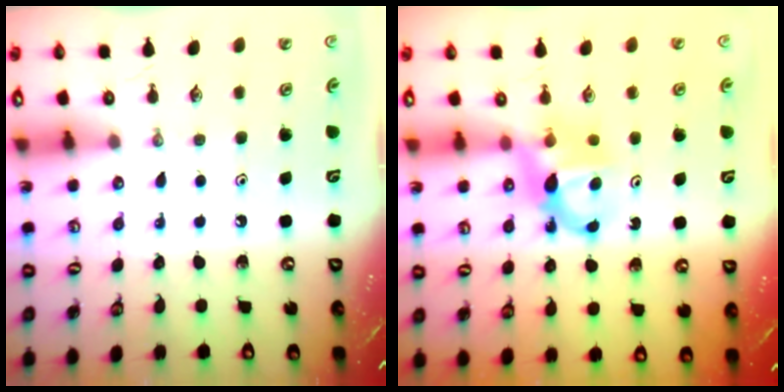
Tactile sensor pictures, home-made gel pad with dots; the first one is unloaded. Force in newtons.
{"total": 7.3, "press": 7.3, "slide": 0.2}